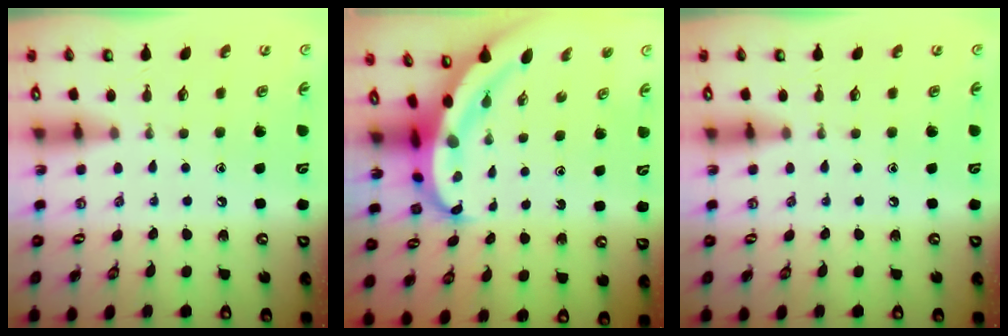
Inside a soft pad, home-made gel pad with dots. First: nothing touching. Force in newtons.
{"total": 7.3, "press": 7.2, "slide": 0.9}
{"total": 0.0}